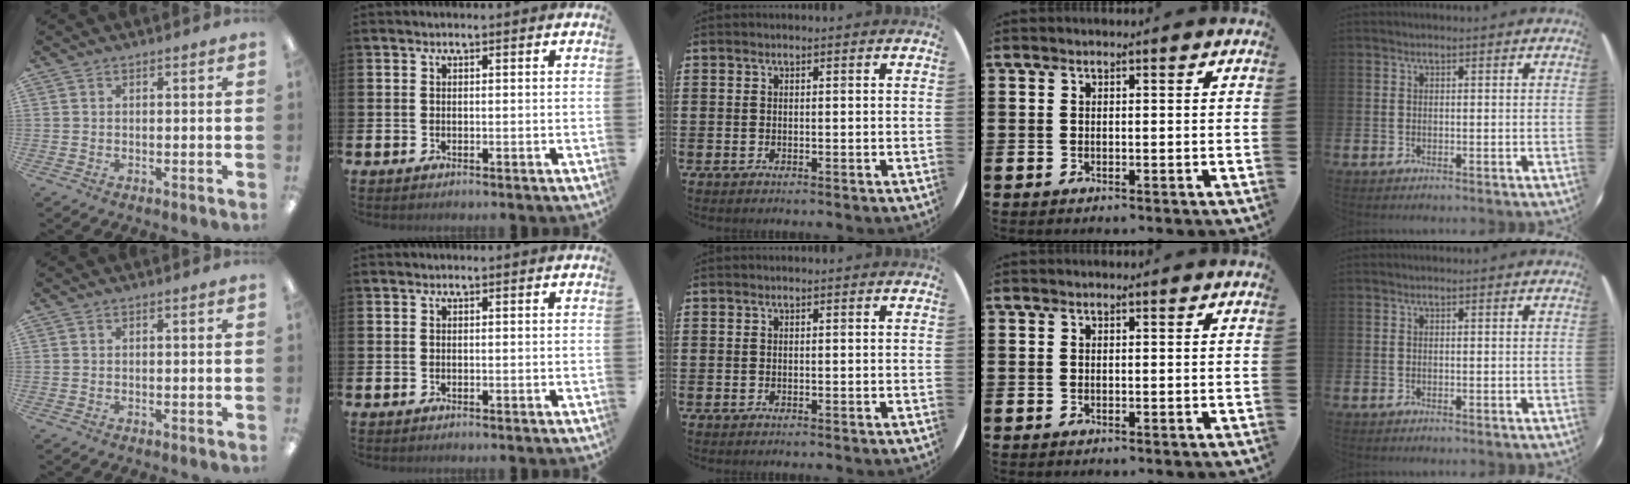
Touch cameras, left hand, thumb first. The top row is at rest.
{}